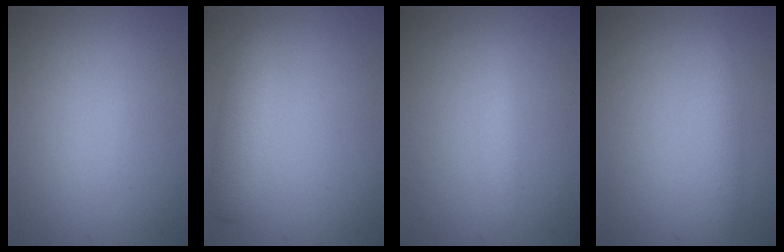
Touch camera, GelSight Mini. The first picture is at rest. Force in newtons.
{"total": 2.7, "press": 2.7, "slide": 0.1}
{"total": 1.4, "press": 1.4, "slide": 0.1}
{"total": 1.4, "press": 1.4, "slide": 0.1}